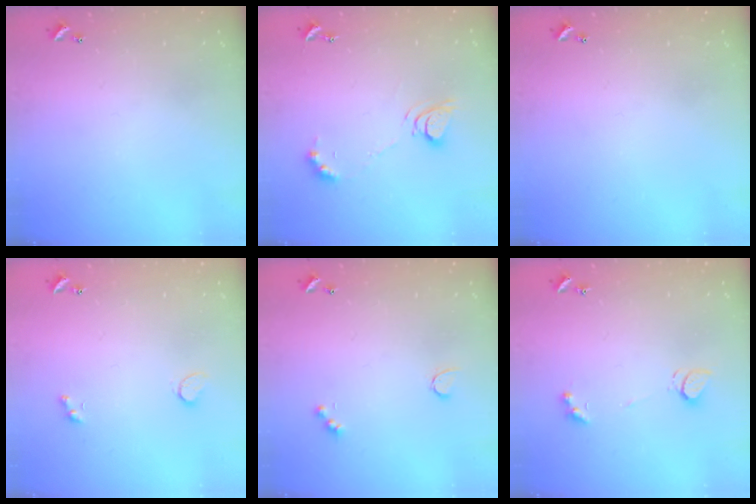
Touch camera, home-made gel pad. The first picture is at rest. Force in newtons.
{"total": 7.8, "press": 7.7, "slide": 0.9}
{"total": 0.0}
{"total": 3.9, "press": 3.8, "slide": 1.1}
{"total": 2.6, "press": 2.5, "slide": 0.5}
{"total": 2.4, "press": 2.3, "slide": 0.6}